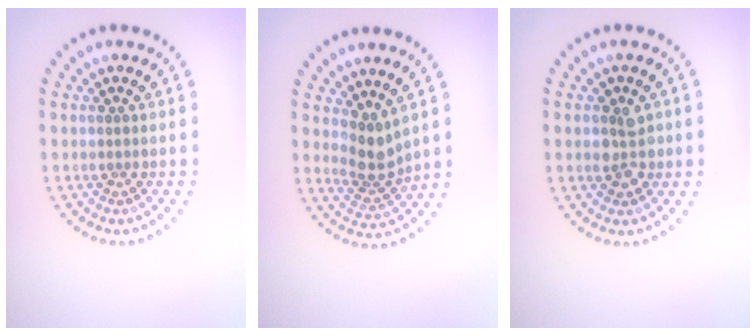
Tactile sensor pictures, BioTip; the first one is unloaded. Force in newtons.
{"total": 2.9, "press": 2.2, "slide": 1.8}
{"total": 2.5, "press": 2.5, "slide": 0.5}